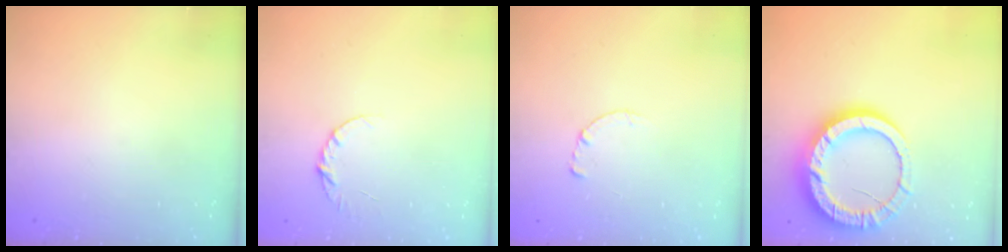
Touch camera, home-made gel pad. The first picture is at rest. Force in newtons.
{"total": 4.6, "press": 4.5, "slide": 0.5}
{"total": 0.7, "press": 0.6, "slide": 0.1}
{"total": 16.6, "press": 16.6, "slide": 1.6}